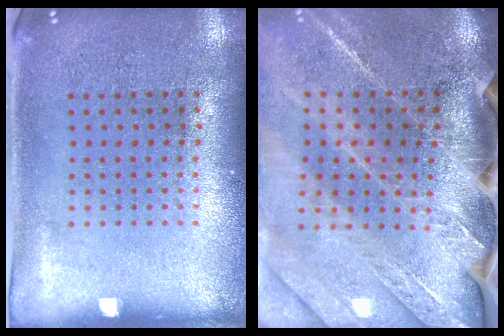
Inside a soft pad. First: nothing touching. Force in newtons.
{"total": 3.9, "press": 3.4, "slide": 2.0}